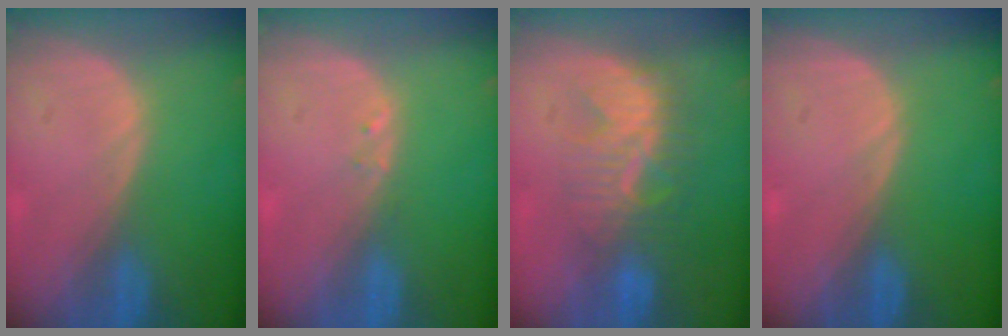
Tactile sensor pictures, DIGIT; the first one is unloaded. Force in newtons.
{"total": 0.6, "press": 0.6, "slide": 0.1}
{"total": 8.1, "press": 7.9, "slide": 1.8}
{"total": 0.0}